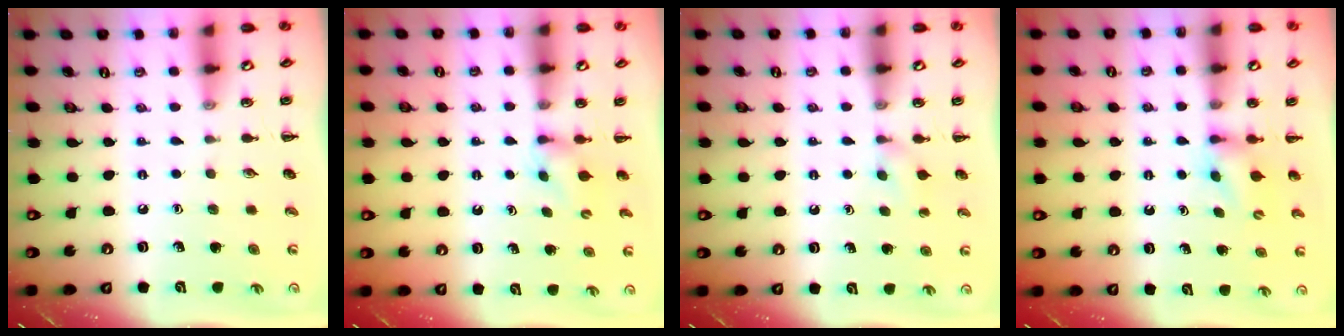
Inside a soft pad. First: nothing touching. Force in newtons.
{"total": 2.8, "press": 2.5, "slide": 1.3}
{"total": 3.9, "press": 3.7, "slide": 1.4}
{"total": 4.4, "press": 4.2, "slide": 1.2}